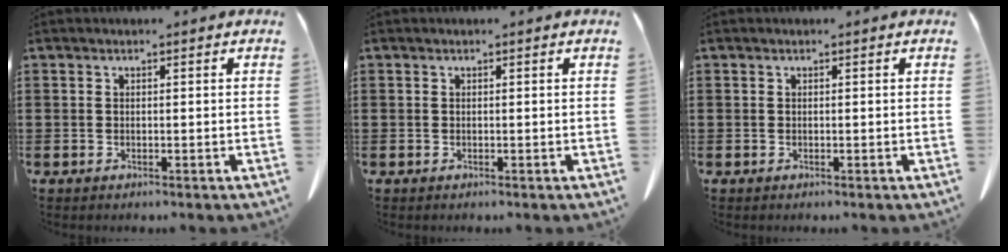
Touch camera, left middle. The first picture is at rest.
{"total": 0.0}
{"total": 0.0}